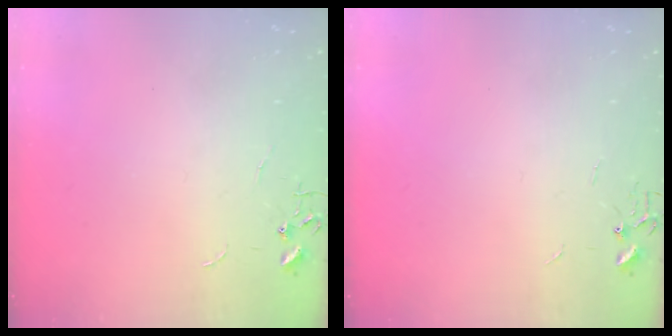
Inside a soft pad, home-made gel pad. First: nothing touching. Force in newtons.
{"total": 0.0}